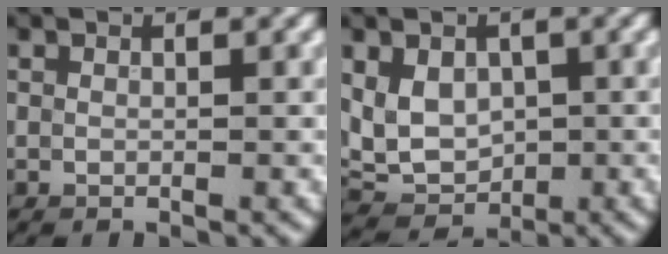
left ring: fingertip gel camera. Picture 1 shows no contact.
{"total": 4.3, "force": [0.4, 3.3, 2.7], "torque": [-0.050, -0.008, 0.009]}